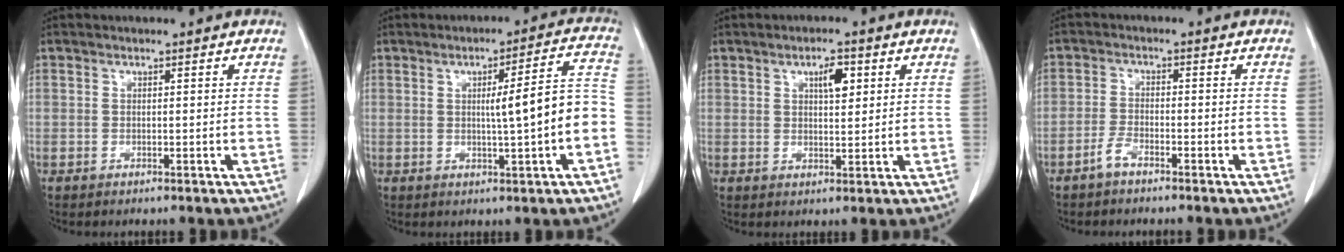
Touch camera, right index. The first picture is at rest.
{"total": 8.9, "force": [-1.1, 0.0, 8.8], "torque": [-0.116, 0.020, -0.014]}
{"total": 3.8, "force": [1.6, 1.3, 3.2], "torque": [-0.052, 0.002, 0.026]}
{"total": 2.3, "force": [-1.8, 0.6, 1.3], "torque": [-0.032, 0.001, -0.036]}